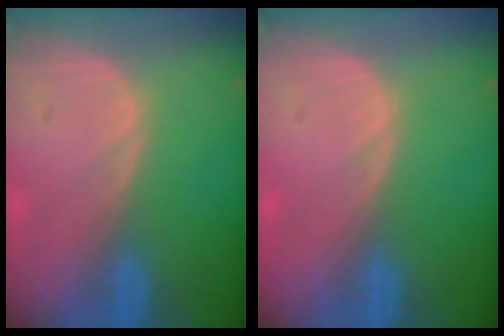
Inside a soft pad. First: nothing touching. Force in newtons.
{"total": 0.0}